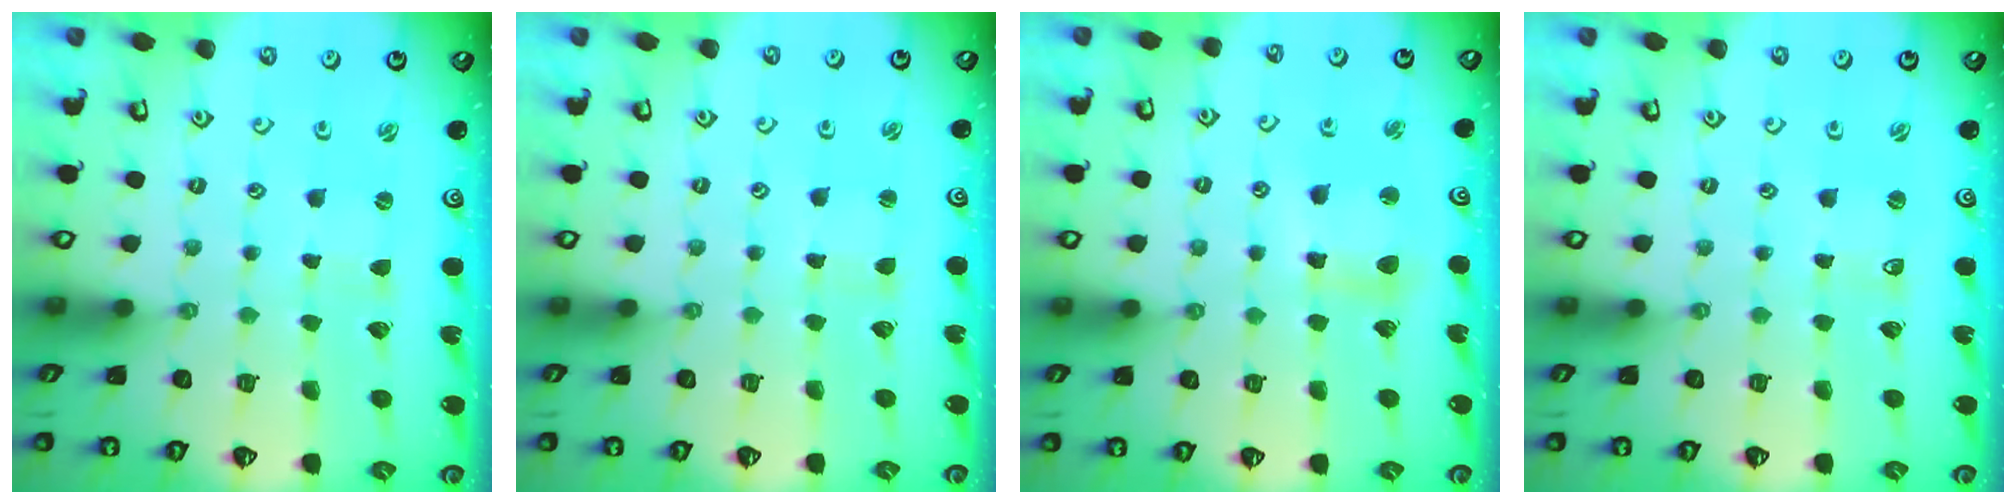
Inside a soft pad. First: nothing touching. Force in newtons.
{"total": 1.8, "press": 1.8, "slide": 0.3}
{"total": 8.9, "press": 8.8, "slide": 1.3}
{"total": 1.5, "press": 1.5, "slide": 0.1}